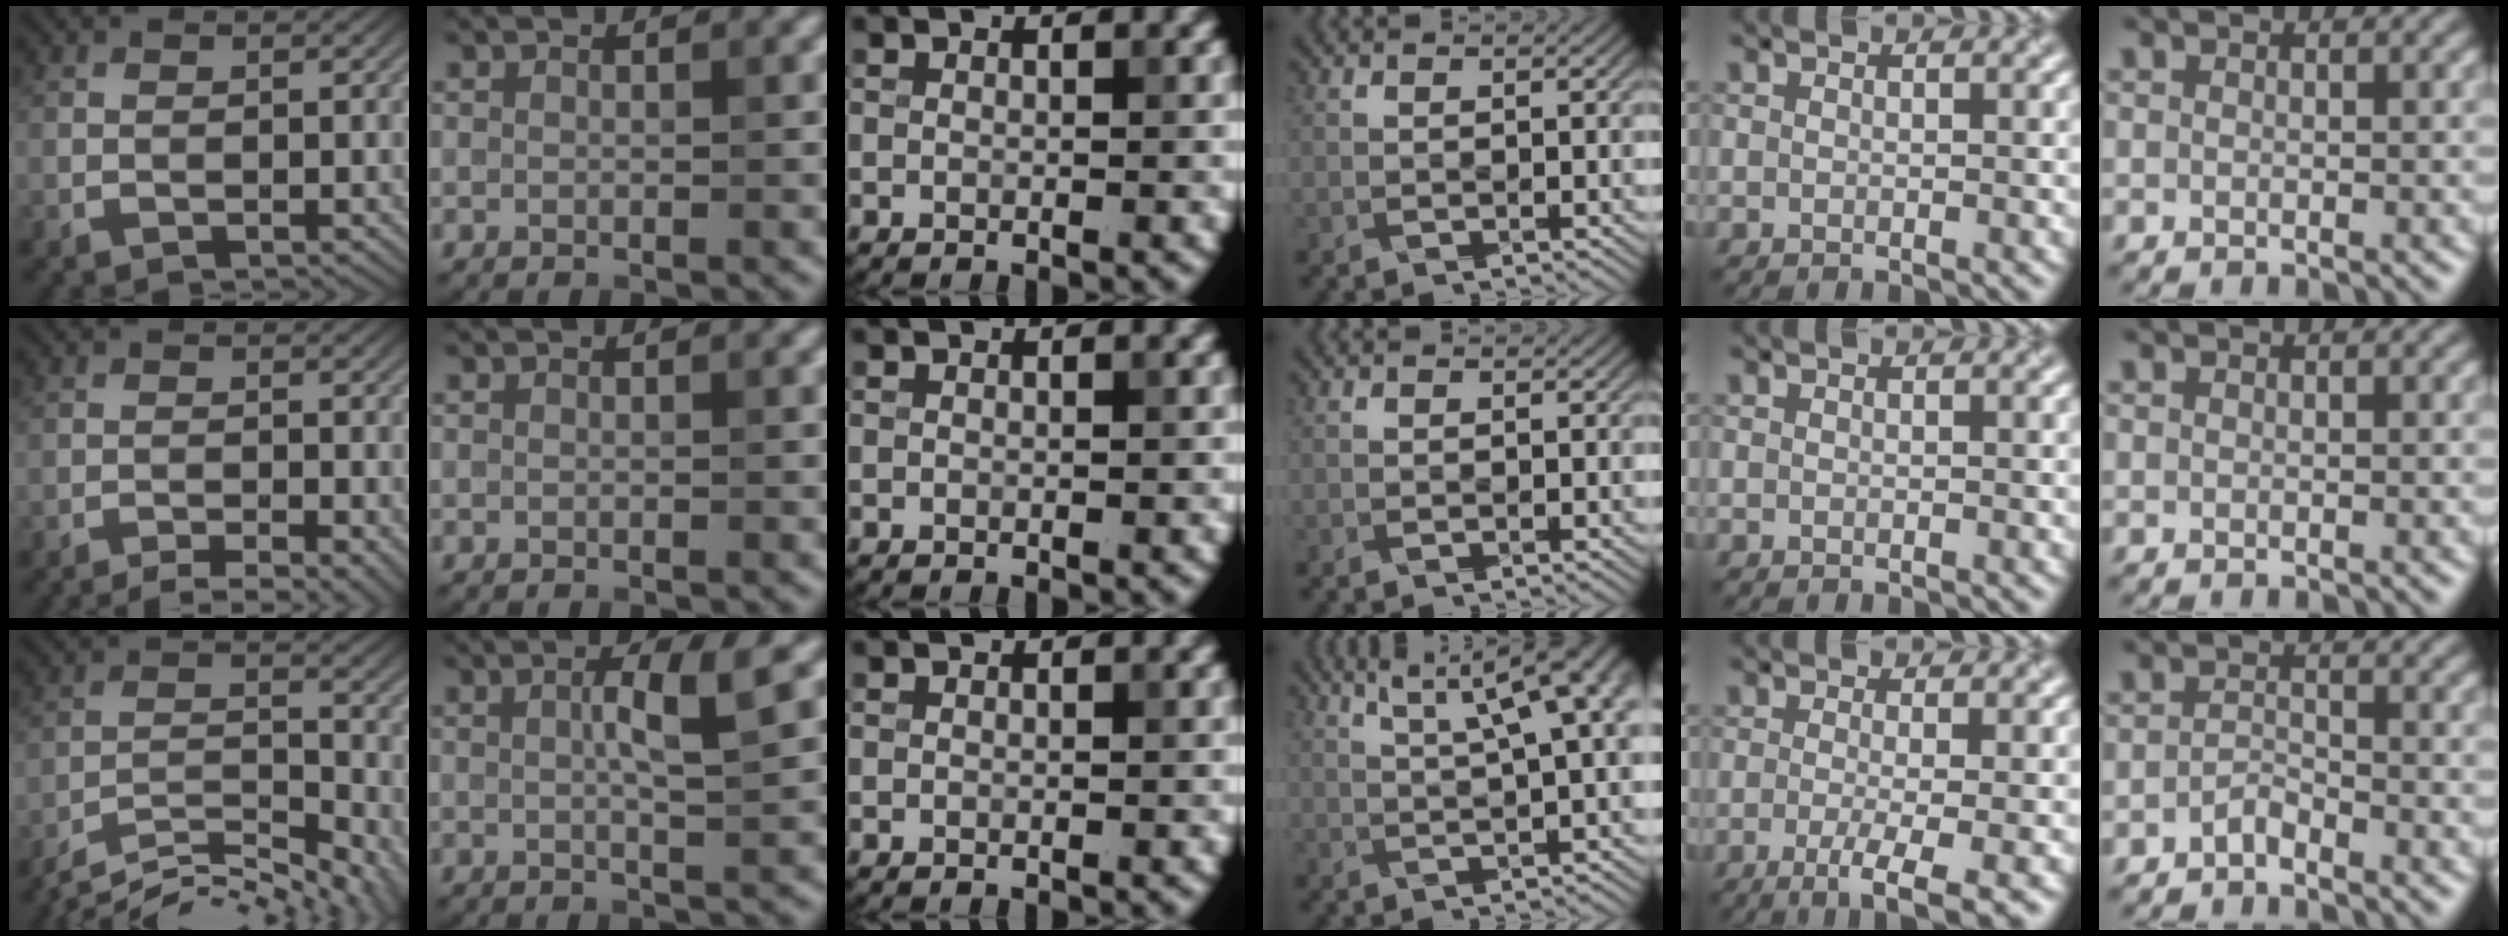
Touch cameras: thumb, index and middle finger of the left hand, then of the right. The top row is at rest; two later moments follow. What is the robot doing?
{"motion": "pour", "object": "sugar"}